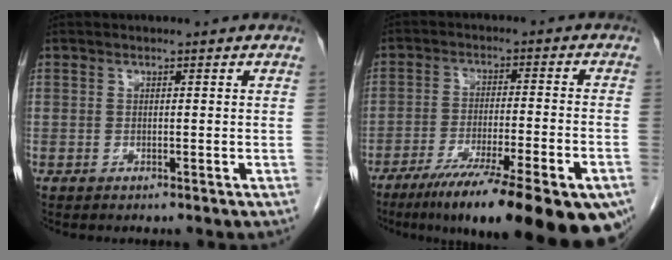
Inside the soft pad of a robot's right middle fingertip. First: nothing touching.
{"total": 23.2, "force": [-16.8, 2.5, 15.7], "torque": [-0.172, -0.040, -0.245]}